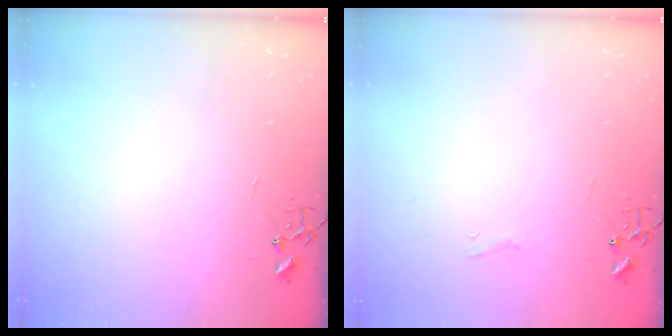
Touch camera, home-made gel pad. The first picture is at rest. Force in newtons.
{"total": 4.2, "press": 4.2, "slide": 0.3}